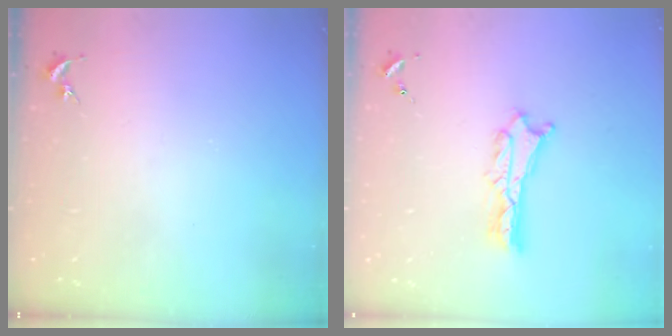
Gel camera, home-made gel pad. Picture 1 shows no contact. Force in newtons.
{"total": 2.7, "press": 2.6, "slide": 0.3}